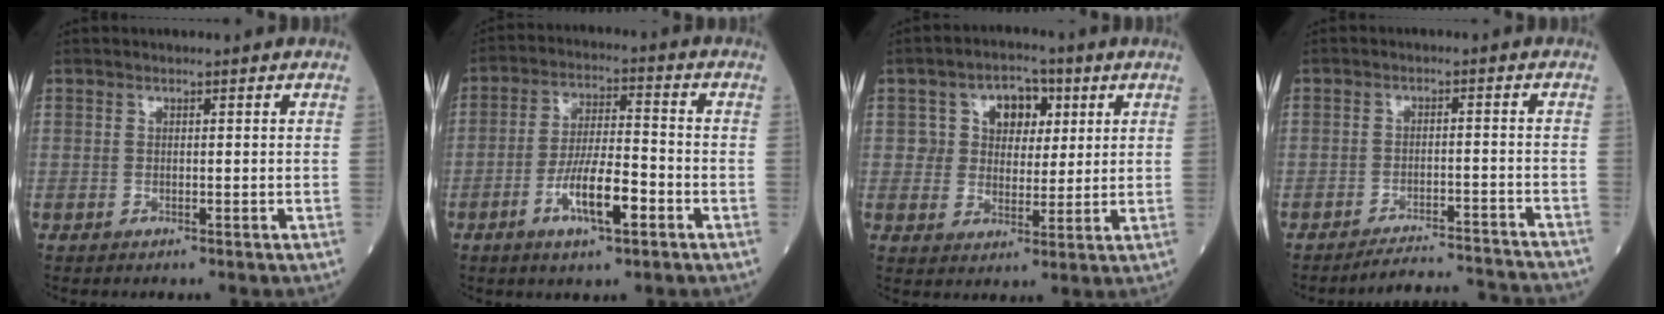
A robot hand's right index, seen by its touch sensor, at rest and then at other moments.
{"total": 9.1, "force": [-4.0, 1.9, 7.9], "torque": [-0.151, -0.001, -0.070]}
{"total": 6.8, "force": [2.4, 5.1, 3.8], "torque": [-0.049, 0.018, 0.040]}
{"total": 11.3, "force": [-11.2, -0.8, 1.2], "torque": [-0.003, 0.004, -0.152]}